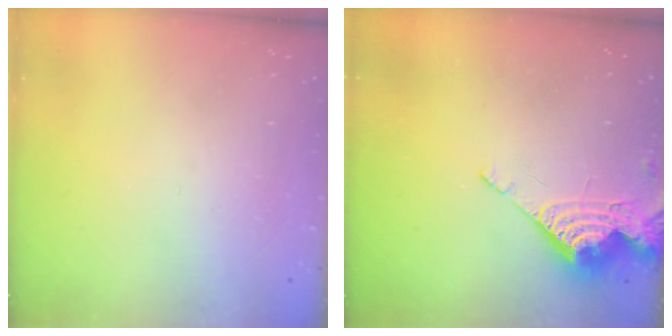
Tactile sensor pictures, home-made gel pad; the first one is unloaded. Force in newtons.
{"total": 9.0, "press": 9.0, "slide": 0.4}